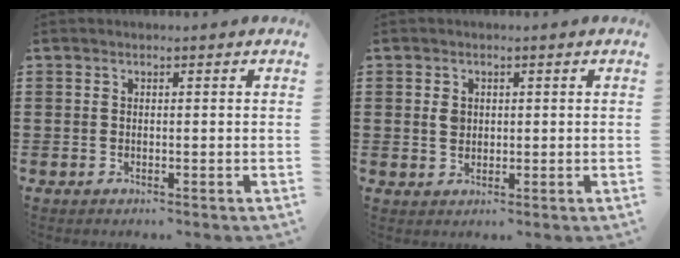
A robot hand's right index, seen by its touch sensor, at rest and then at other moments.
{"total": 2.1, "force": [0.3, 1.7, 1.3], "torque": [-0.030, 0.009, 0.006]}